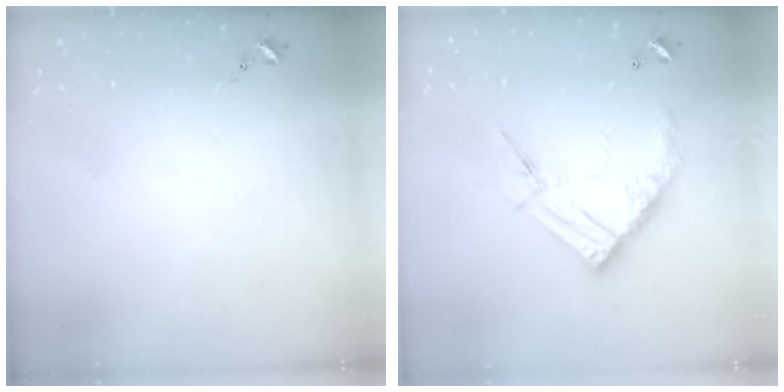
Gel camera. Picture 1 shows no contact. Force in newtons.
{"total": 15.8, "press": 15.7, "slide": 1.4}